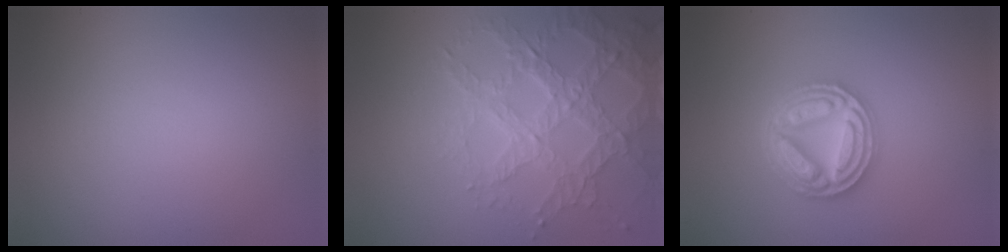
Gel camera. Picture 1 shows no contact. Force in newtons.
{"total": 4.3, "press": 4.1, "slide": 1.2}
{"total": 5.0, "press": 5.0, "slide": 0.8}